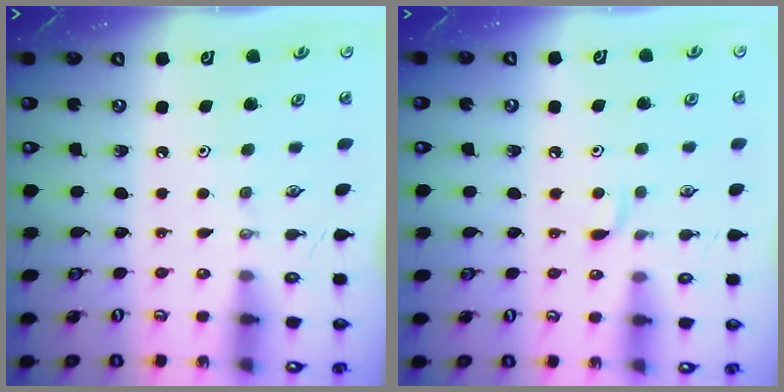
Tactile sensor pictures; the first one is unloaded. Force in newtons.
{"total": 4.1, "press": 4.1, "slide": 0.6}